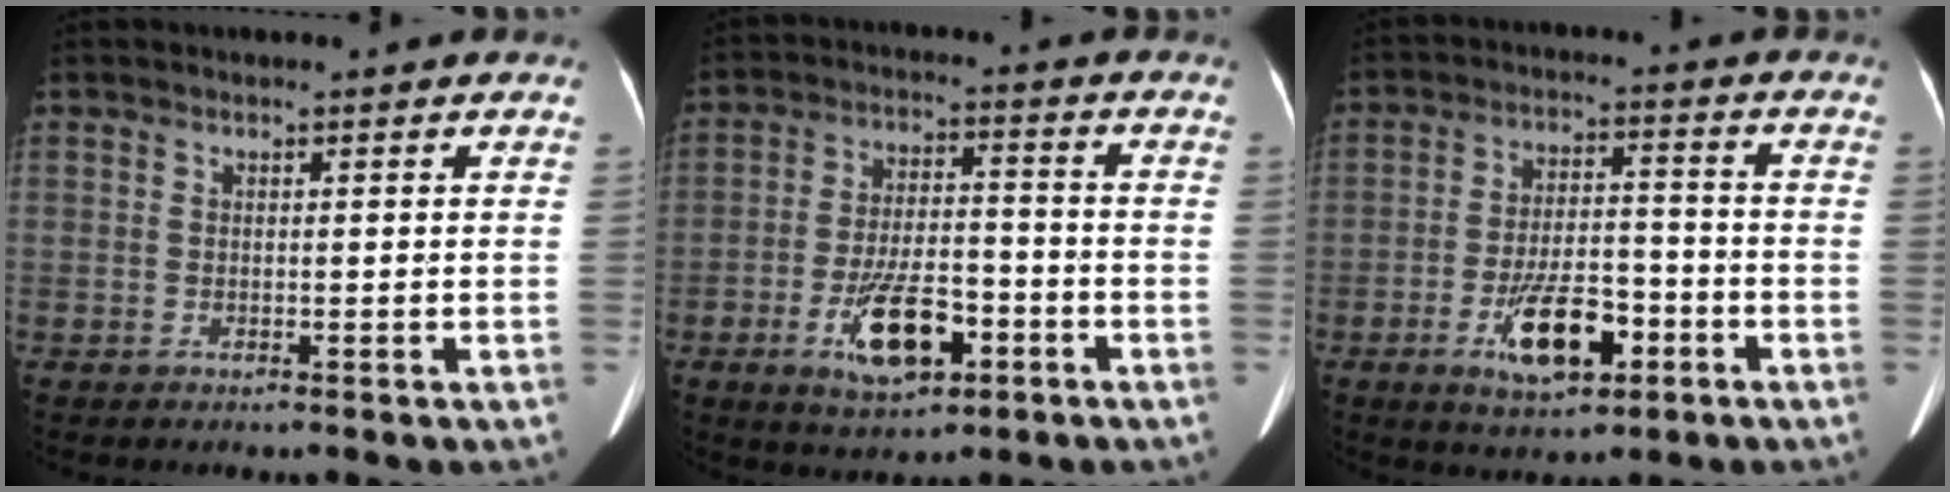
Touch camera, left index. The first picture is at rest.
{"total": 10.6, "force": [-4.8, 4.3, 8.4], "torque": [-0.161, 0.002, -0.077]}
{"total": 10.2, "force": [-4.7, 4.1, 8.0], "torque": [-0.150, 0.004, -0.075]}